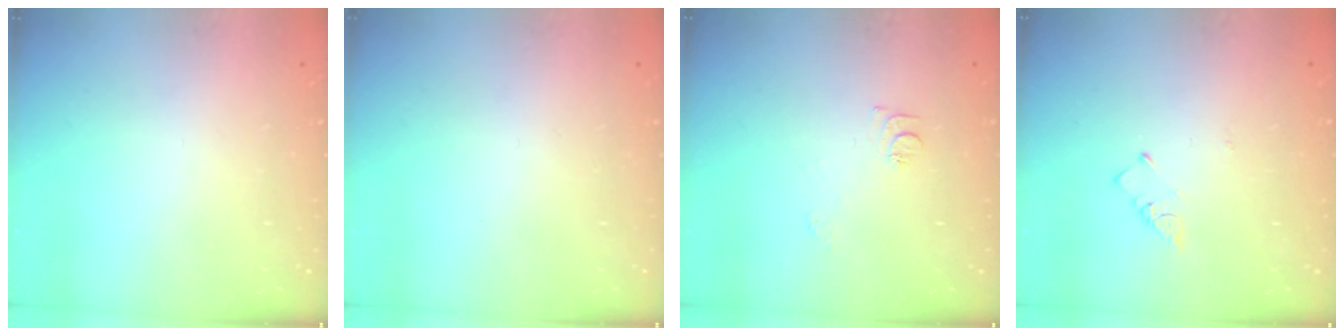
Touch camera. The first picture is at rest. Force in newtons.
{"total": 1.6, "press": 1.6, "slide": 0.1}
{"total": 6.7, "press": 6.7, "slide": 0.8}
{"total": 2.6, "press": 2.6, "slide": 0.5}